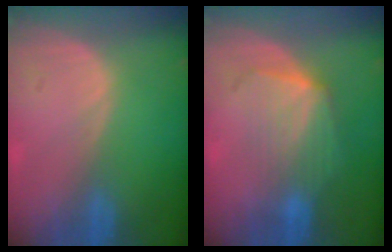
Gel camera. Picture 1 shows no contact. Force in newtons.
{"total": 7.1, "press": 6.5, "slide": 2.9}